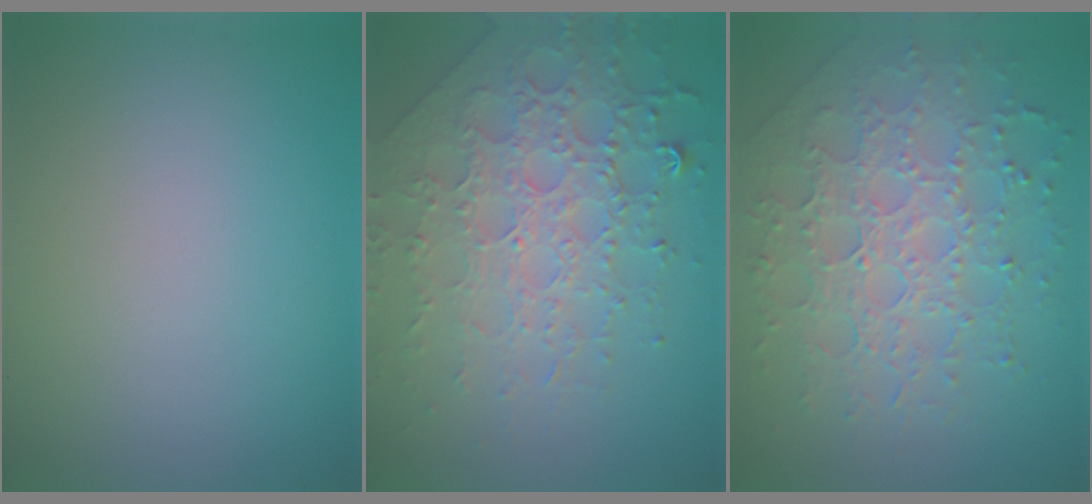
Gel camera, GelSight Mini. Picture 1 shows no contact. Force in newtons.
{"total": 7.9, "press": 5.6, "slide": 5.6}
{"total": 7.2, "press": 5.2, "slide": 5.0}